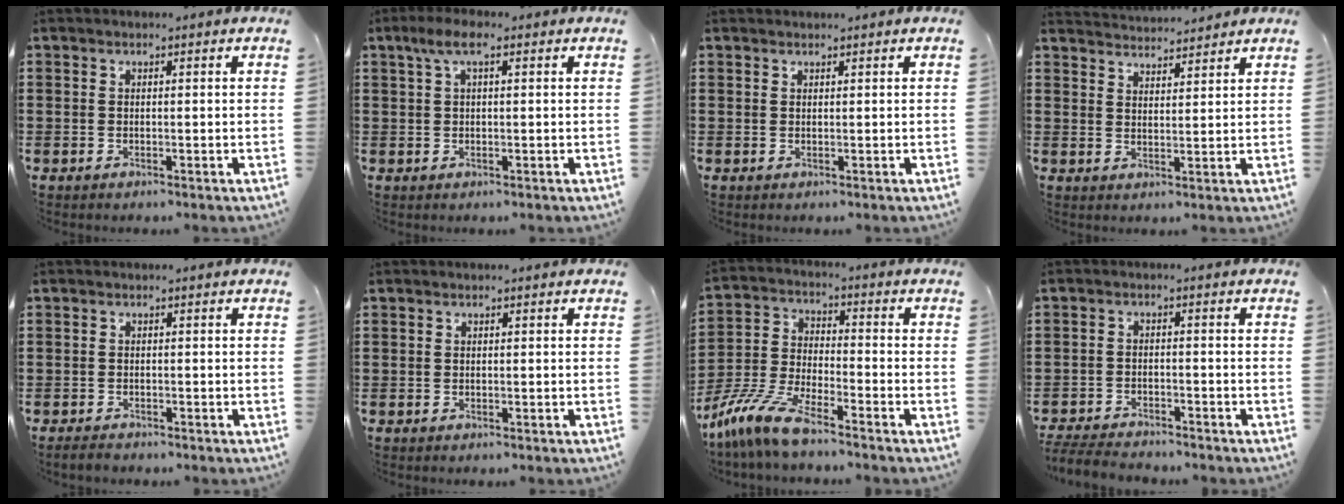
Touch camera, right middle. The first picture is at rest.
{"total": 4.8, "force": [2.6, 1.1, 3.9], "torque": [-0.081, 0.006, 0.044]}
{"total": 0.6, "force": [0.5, 0.3, 0.0], "torque": [0.006, -0.002, 0.008]}
{"total": 3.2, "force": [3.1, 0.0, -0.4], "torque": [-0.002, -0.013, 0.058]}
{"total": 1.1, "force": [-1.0, 0.5, 0.1], "torque": [-0.004, 0.001, -0.021]}
{"total": 0.0}
{"total": 8.9, "force": [-7.6, 0.9, 4.5], "torque": [-0.112, -0.004, -0.154]}
{"total": 4.1, "force": [-4.0, 0.8, 0.6], "torque": [-0.016, 0.002, -0.083]}